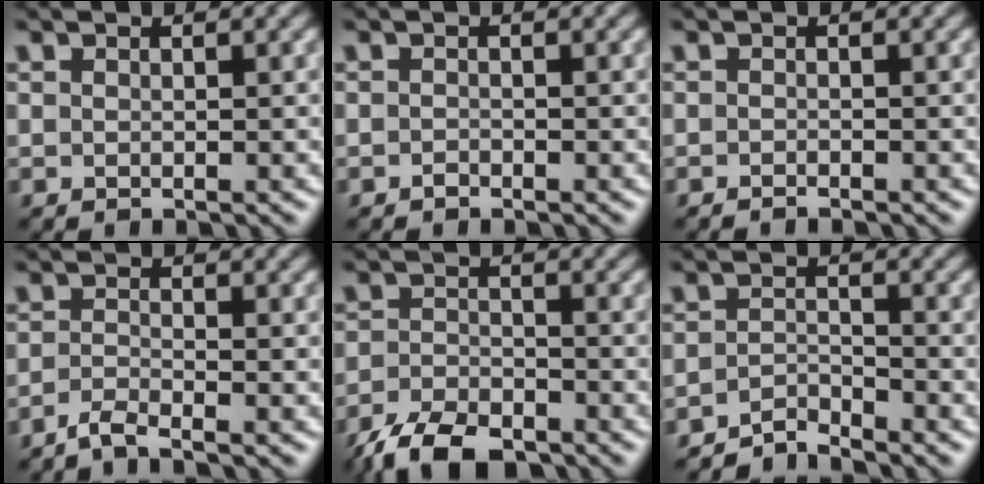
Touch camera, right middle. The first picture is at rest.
{"total": 0.5, "force": [-0.4, 0.2, 0.2], "torque": [-0.003, -0.001, -0.008]}
{"total": 0.6, "force": [-0.5, 0.0, 0.2], "torque": [-0.002, 0.000, -0.011]}
{"total": 1.9, "force": [-1.5, 0.2, 1.1], "torque": [-0.024, -0.003, -0.041]}
{"total": 6.2, "force": [-4.8, 2.3, 3.0], "torque": [-0.052, -0.007, -0.096]}
{"total": 2.1, "force": [-2.1, 0.1, 0.4], "torque": [-0.006, 0.006, -0.046]}